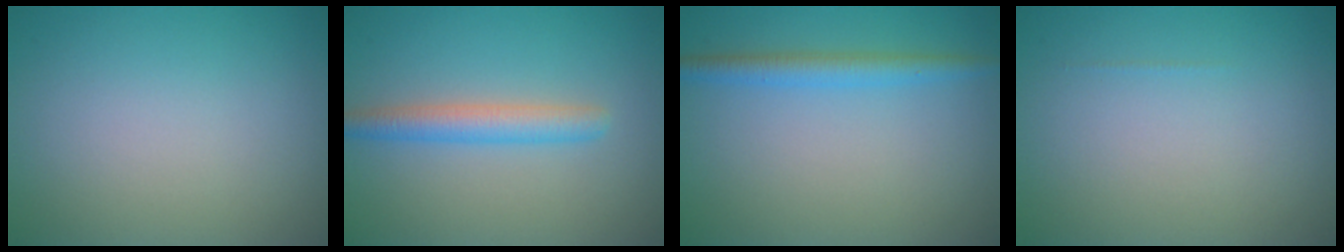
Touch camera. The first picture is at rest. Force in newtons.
{"total": 2.9, "press": 2.9, "slide": 0.0}
{"total": 2.4, "press": 2.4, "slide": 0.2}
{"total": 0.0}